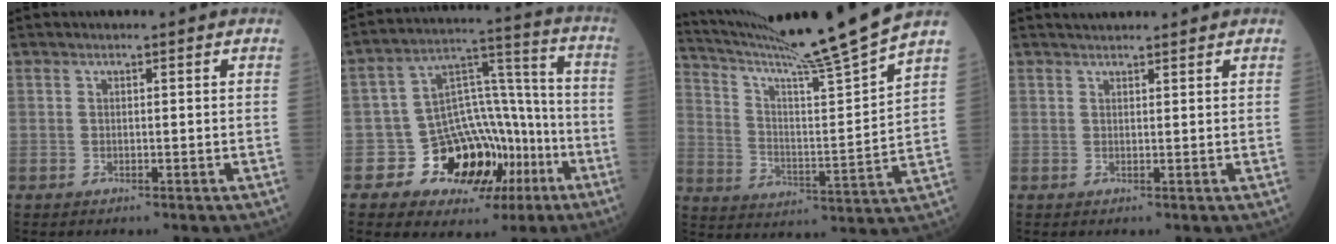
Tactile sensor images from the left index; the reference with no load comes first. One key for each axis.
{"total": 14.2, "fx": -6.5, "fy": 10.3, "fz": 7.2, "tx": -0.093, "ty": 0.059, "tz": -0.088}
{"total": 18.0, "fx": 15.8, "fy": -3.5, "fz": 7.8, "tx": -0.141, "ty": -0.045, "tz": 0.247}
{"total": 2.9, "fx": 2.7, "fy": 0.3, "fz": 0.9, "tx": -0.010, "ty": 0.027, "tz": 0.045}